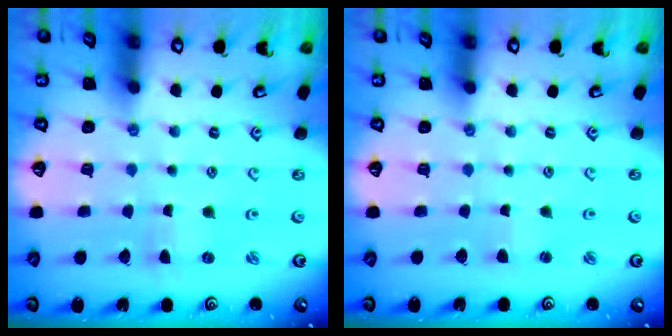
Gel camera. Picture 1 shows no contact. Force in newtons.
{"total": 1.9, "press": 1.9, "slide": 0.2}